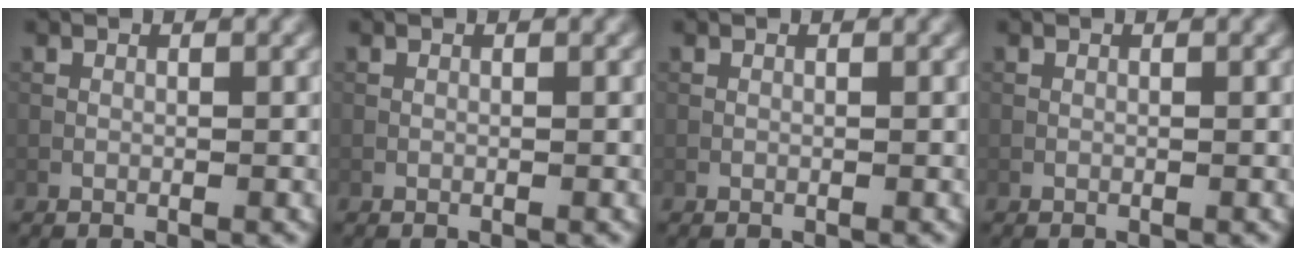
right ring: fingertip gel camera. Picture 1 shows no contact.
{"total": 0.0}
{"total": 0.0}
{"total": 0.0}